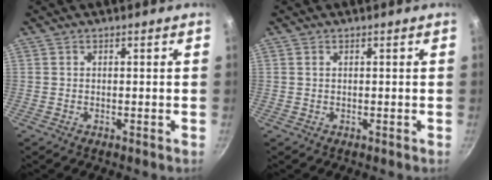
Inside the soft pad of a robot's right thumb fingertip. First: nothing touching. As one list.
[{"total": 0.0}]